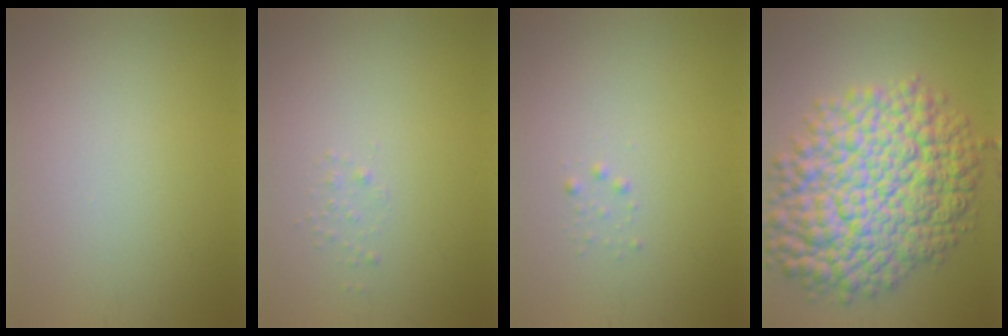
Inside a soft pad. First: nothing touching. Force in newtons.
{"total": 0.6, "press": 0.6, "slide": 0.0}
{"total": 0.6, "press": 0.6, "slide": 0.0}
{"total": 14.1, "press": 14.1, "slide": 0.3}